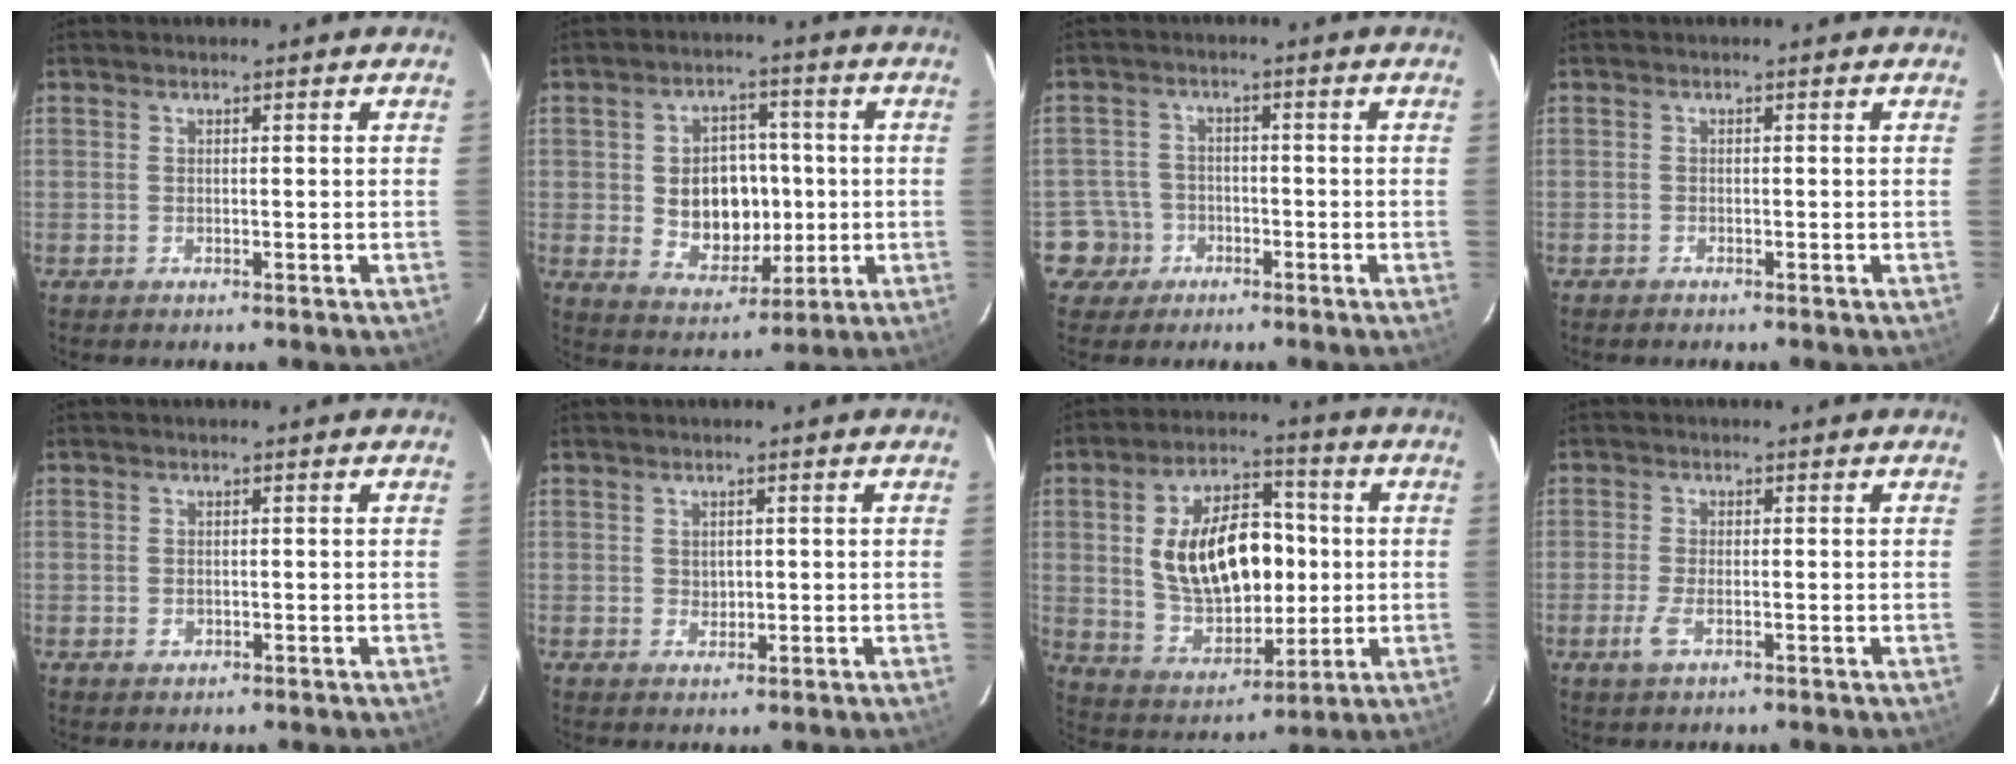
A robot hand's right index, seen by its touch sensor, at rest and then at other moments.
{"total": 11.1, "force": [-0.3, 8.5, 7.2], "torque": [-0.145, 0.008, 0.016]}
{"total": 5.2, "force": [-2.4, 4.6, -0.2], "torque": [-0.007, 0.020, -0.045]}
{"total": 0.7, "force": [-0.6, 0.2, -0.2], "torque": [0.000, 0.001, -0.012]}
{"total": 1.2, "force": [-0.3, 0.9, 0.6], "torque": [-0.008, 0.001, -0.005]}
{"total": 1.6, "force": [0.4, 1.5, 0.5], "torque": [-0.003, 0.002, 0.010]}
{"total": 17.7, "force": [1.4, 10.5, 14.2], "torque": [-0.265, 0.016, 0.046]}
{"total": 3.4, "force": [-1.5, 1.2, 2.8], "torque": [-0.062, -0.005, -0.030]}